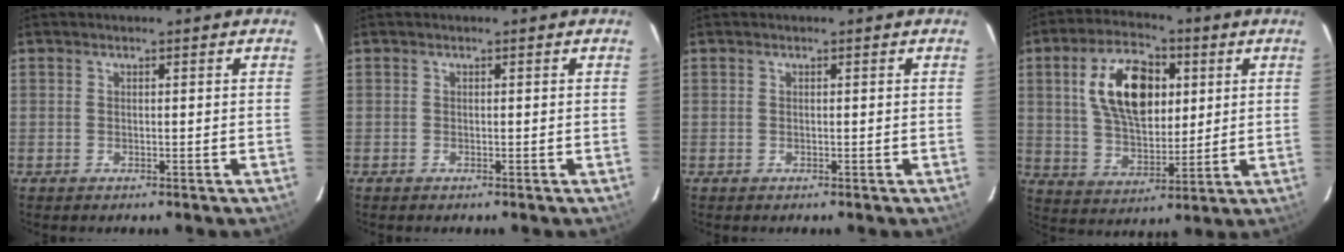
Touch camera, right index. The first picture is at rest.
{"total": 0.0}
{"total": 0.0}
{"total": 15.1, "force": [4.2, 8.5, 11.7], "torque": [-0.208, 0.019, 0.081]}